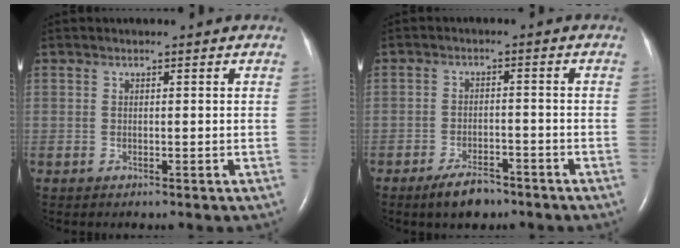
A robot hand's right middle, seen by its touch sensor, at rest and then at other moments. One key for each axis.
{"total": 4.8, "fx": -3.7, "fy": 1.7, "fz": 2.5, "tx": -0.055, "ty": -0.001, "tz": -0.059}